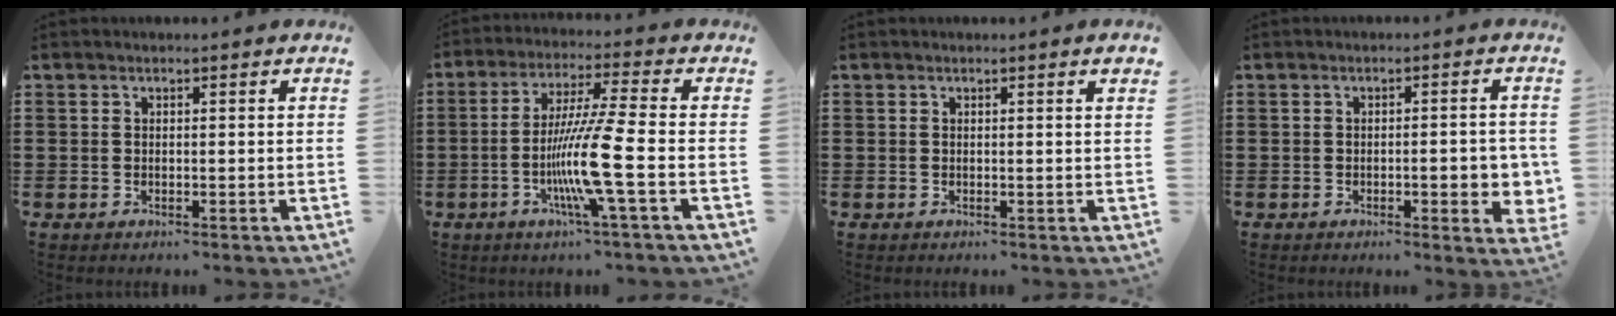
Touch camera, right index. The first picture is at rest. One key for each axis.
{"total": 10.6, "fx": -3.2, "fy": -0.6, "fz": 10.1, "tx": -0.206, "ty": -0.019, "tz": -0.070}
{"total": 0.6, "fx": 0.4, "fy": -0.1, "fz": 0.5, "tx": -0.008, "ty": 0.000, "tz": 0.006}
{"total": 4.7, "fx": -0.8, "fy": 1.2, "fz": 4.4, "tx": -0.056, "ty": -0.004, "tz": -0.016}